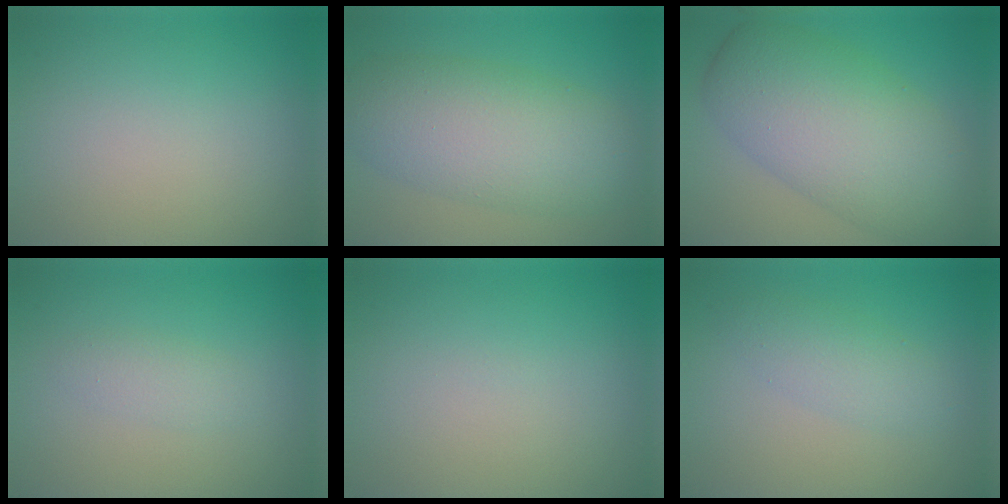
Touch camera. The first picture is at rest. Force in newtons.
{"total": 7.9, "press": 7.9, "slide": 0.2}
{"total": 10.1, "press": 10.1, "slide": 0.3}
{"total": 1.5, "press": 1.5, "slide": 0.0}
{"total": 0.0}
{"total": 2.5, "press": 2.5, "slide": 0.1}